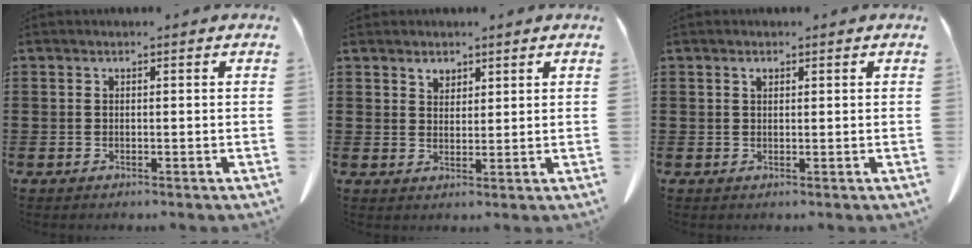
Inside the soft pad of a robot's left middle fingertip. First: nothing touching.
{"total": 2.3, "force": [1.9, 1.2, 0.3], "torque": [-0.002, -0.001, 0.037]}
{"total": 1.0, "force": [0.6, 0.4, 0.7], "torque": [-0.016, 0.002, 0.011]}